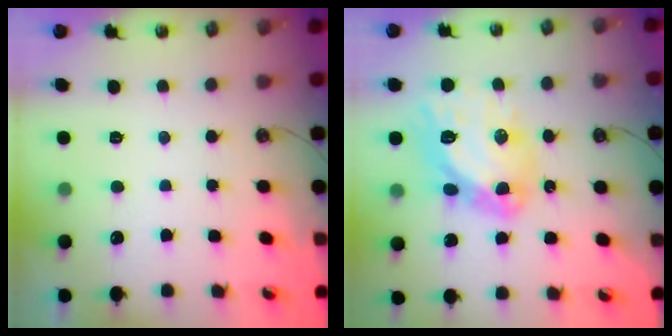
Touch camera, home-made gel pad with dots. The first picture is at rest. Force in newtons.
{"total": 17.0, "press": 16.9, "slide": 1.7}